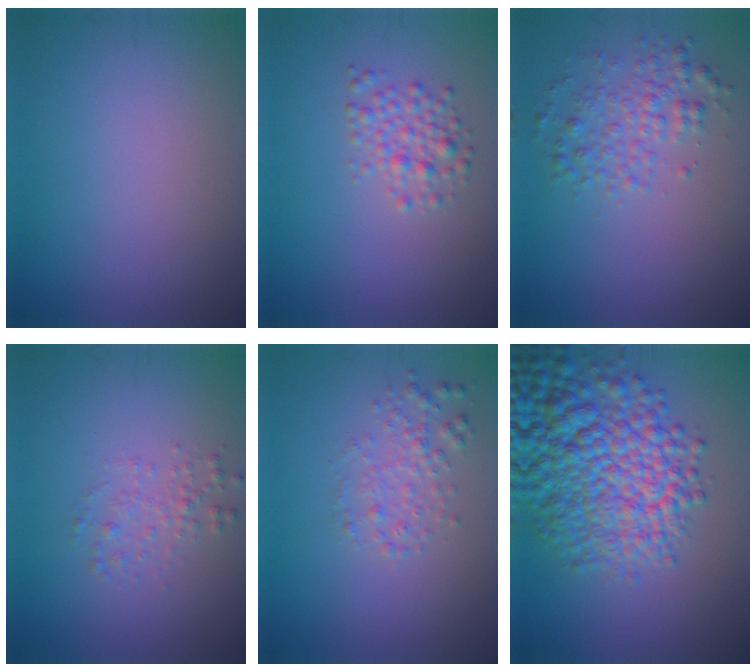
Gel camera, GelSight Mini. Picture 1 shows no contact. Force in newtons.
{"total": 2.3, "press": 2.3, "slide": 0.1}
{"total": 2.9, "press": 2.9, "slide": 0.0}
{"total": 1.6, "press": 1.6, "slide": 0.1}
{"total": 2.1, "press": 2.1, "slide": 0.0}
{"total": 10.8, "press": 10.8, "slide": 0.4}